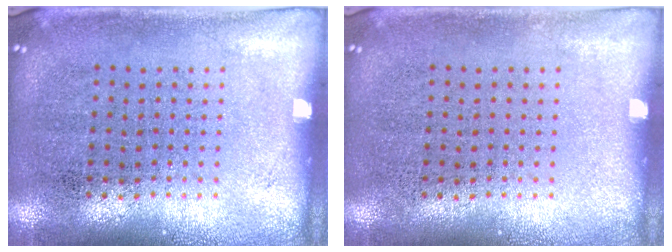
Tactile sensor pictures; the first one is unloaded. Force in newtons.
{"total": 0.0}